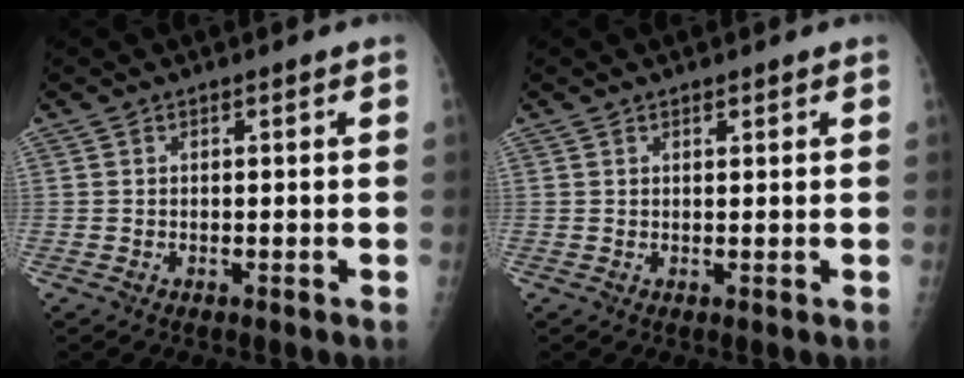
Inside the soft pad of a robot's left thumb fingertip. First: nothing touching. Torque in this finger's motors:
{"motor_torque": [0.13, 0.24, -0.35, -0.18, -0.01]}